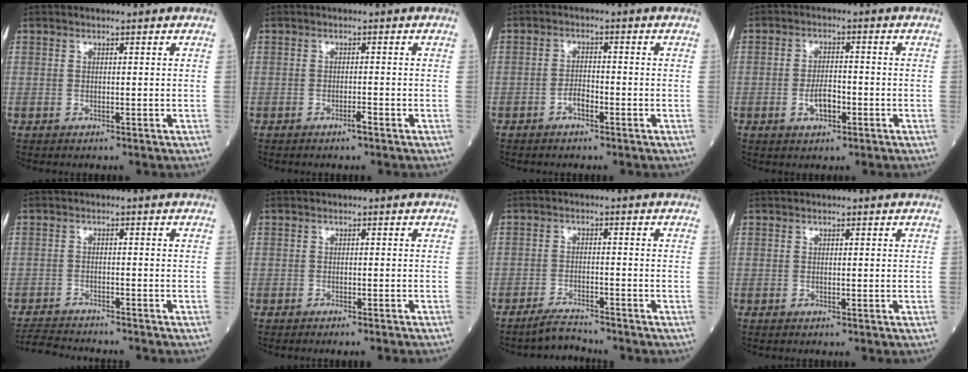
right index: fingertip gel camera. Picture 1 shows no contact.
{"total": 1.2, "force": [-0.9, -0.1, 0.8], "torque": [-0.017, 0.000, -0.016]}
{"total": 2.2, "force": [-1.3, 0.8, 1.5], "torque": [-0.024, 0.005, -0.024]}
{"total": 3.8, "force": [-1.4, 1.7, 3.1], "torque": [-0.058, 0.002, -0.023]}
{"total": 7.7, "force": [-7.4, 0.3, 2.0], "torque": [-0.030, -0.013, -0.122]}
{"total": 3.8, "force": [-3.4, -0.3, 1.7], "torque": [-0.017, -0.002, -0.044]}
{"total": 3.2, "force": [-3.2, -0.3, 0.2], "torque": [-0.007, -0.017, -0.057]}
{"total": 0.0}